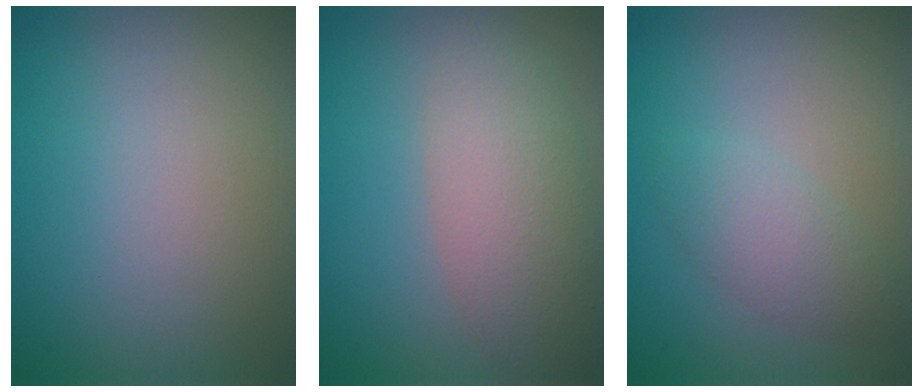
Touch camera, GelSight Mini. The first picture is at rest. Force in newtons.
{"total": 5.4, "press": 5.4, "slide": 0.3}
{"total": 2.5, "press": 2.5, "slide": 0.1}